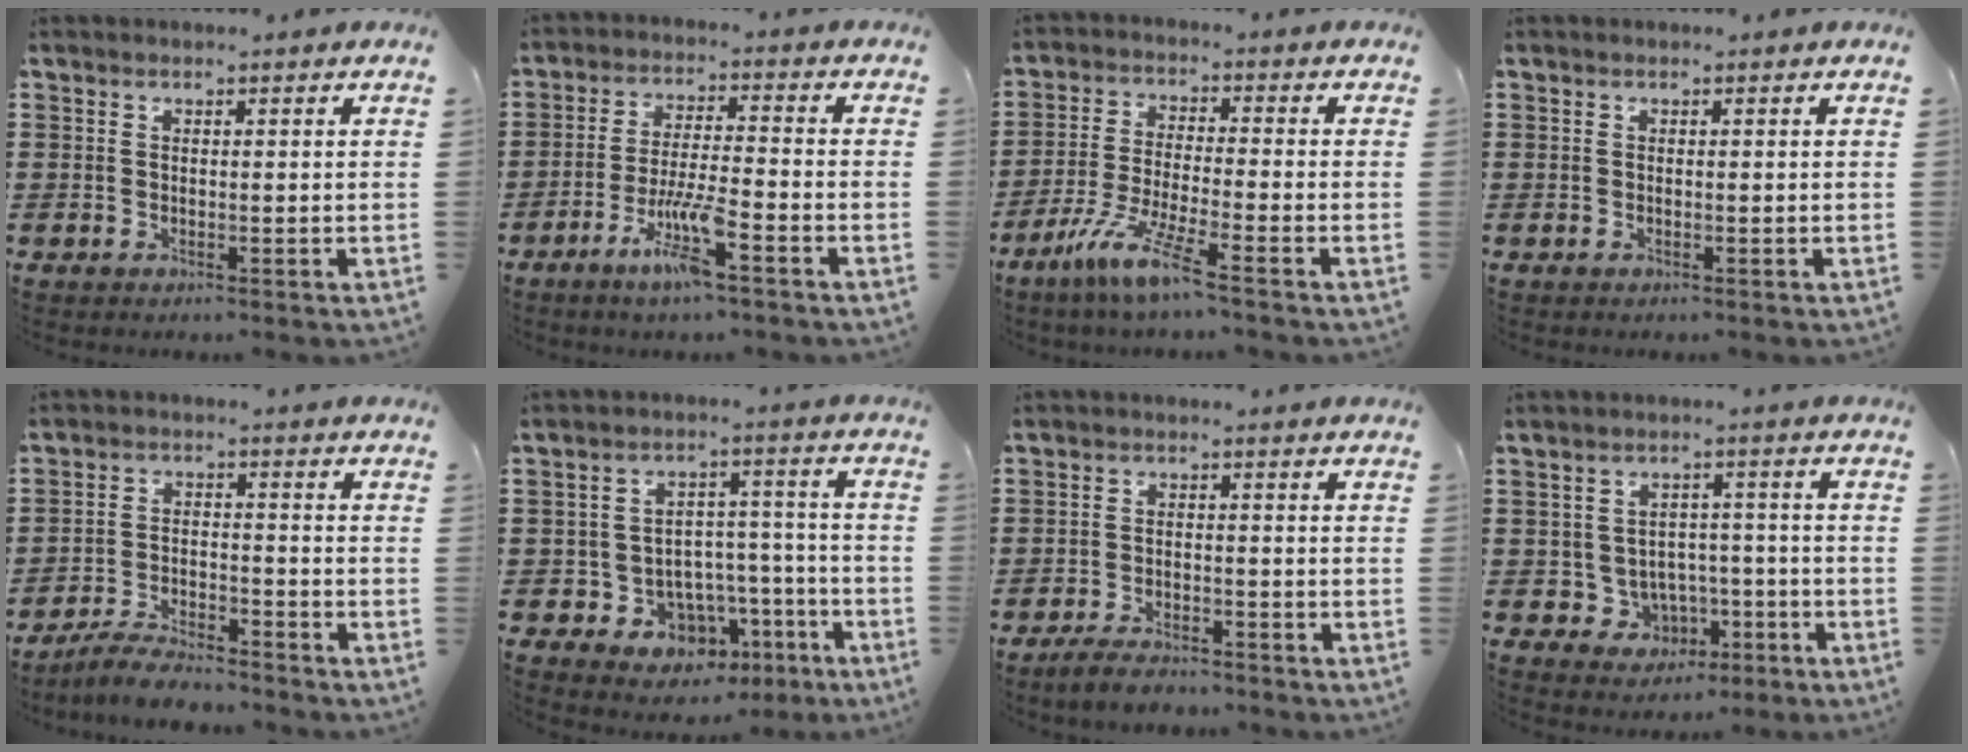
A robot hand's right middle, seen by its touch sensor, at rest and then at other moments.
{"total": 7.6, "force": [-4.3, 0.9, 6.2], "torque": [-0.131, -0.009, -0.083]}
{"total": 7.7, "force": [-5.6, 0.1, 5.4], "torque": [-0.118, -0.015, -0.109]}
{"total": 0.0}
{"total": 5.1, "force": [-4.8, 0.6, 1.5], "torque": [-0.033, 0.004, -0.096]}
{"total": 6.9, "force": [-4.3, 5.2, 1.6], "torque": [-0.036, 0.031, -0.074]}
{"total": 3.7, "force": [-3.5, 1.0, 0.9], "torque": [-0.023, 0.006, -0.073]}
{"total": 4.3, "force": [-1.9, 3.7, 1.2], "torque": [-0.034, 0.011, -0.037]}